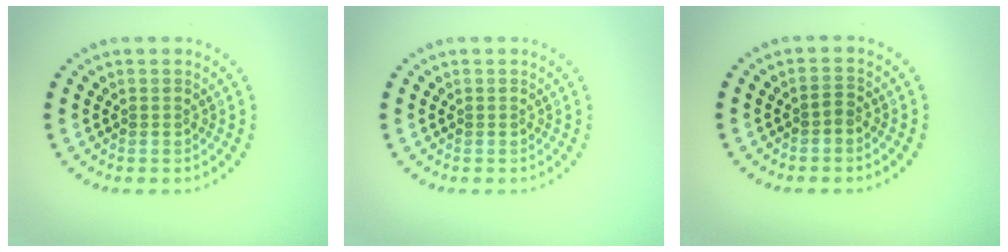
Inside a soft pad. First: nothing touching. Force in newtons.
{"total": 0.0}
{"total": 0.9, "press": 0.7, "slide": 0.6}